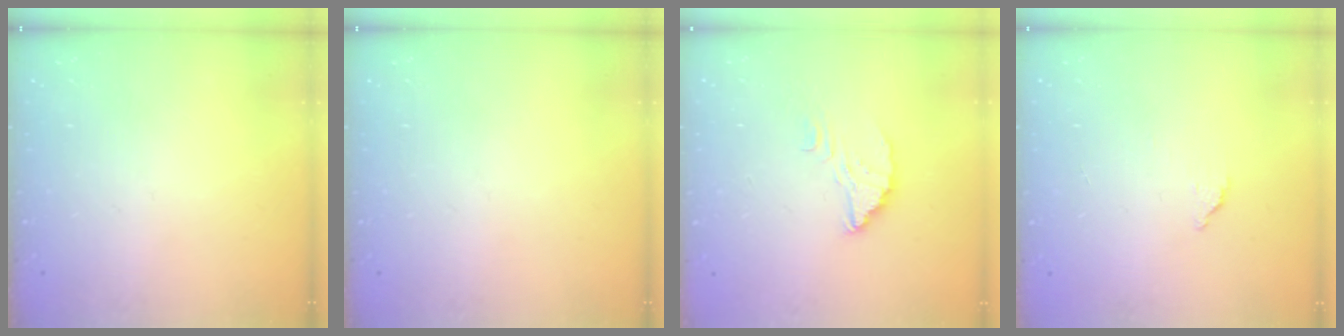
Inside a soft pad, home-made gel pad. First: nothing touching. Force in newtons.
{"total": 0.0}
{"total": 3.7, "press": 3.7, "slide": 0.2}
{"total": 2.0, "press": 2.0, "slide": 0.1}